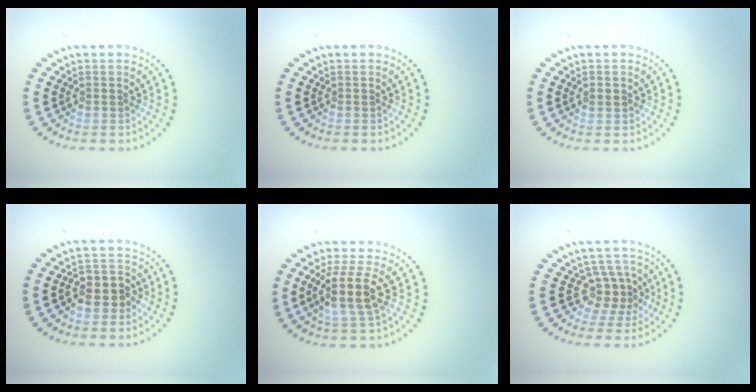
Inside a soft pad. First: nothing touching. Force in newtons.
{"total": 0.0}
{"total": 1.2, "press": 1.2, "slide": 0.1}
{"total": 3.0, "press": 2.8, "slide": 0.9}
{"total": 3.8, "press": 3.2, "slide": 2.1}
{"total": 3.0, "press": 2.3, "slide": 2.0}